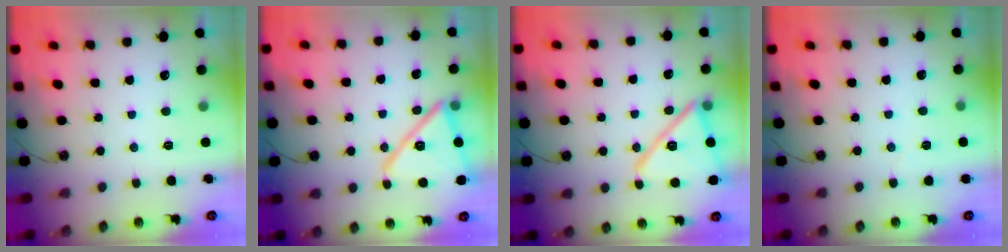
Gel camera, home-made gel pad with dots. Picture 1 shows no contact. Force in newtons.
{"total": 17.0, "press": 17.0, "slide": 1.3}
{"total": 16.4, "press": 16.3, "slide": 0.7}
{"total": 9.9, "press": 1.4, "slide": 9.8}